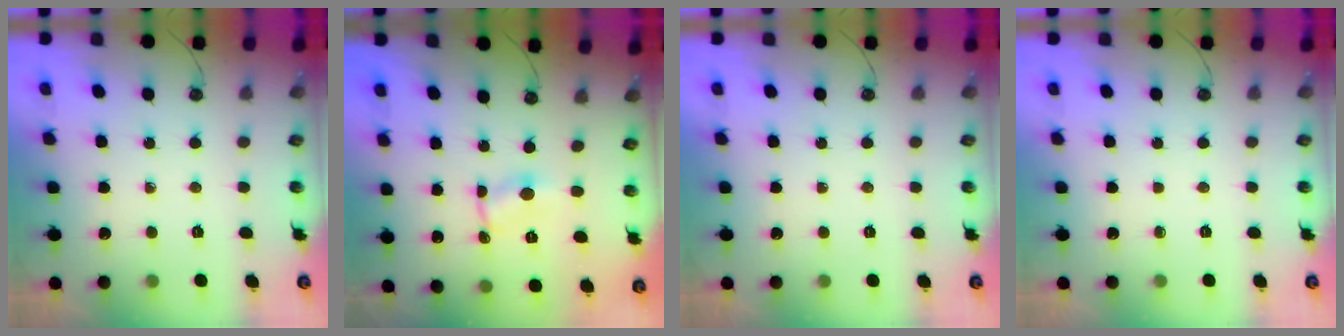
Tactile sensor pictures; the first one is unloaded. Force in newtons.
{"total": 1.1, "press": 1.0, "slide": 0.2}
{"total": 0.0}
{"total": 0.0}